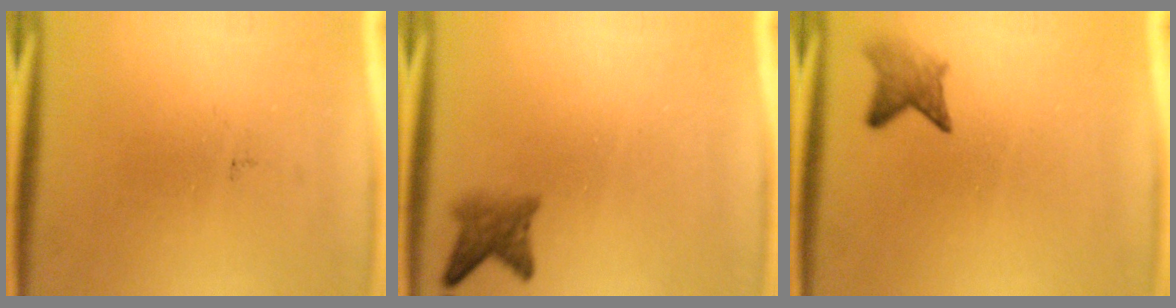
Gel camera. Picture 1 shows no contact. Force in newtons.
{"total": 2.8}
{"total": 2.4}